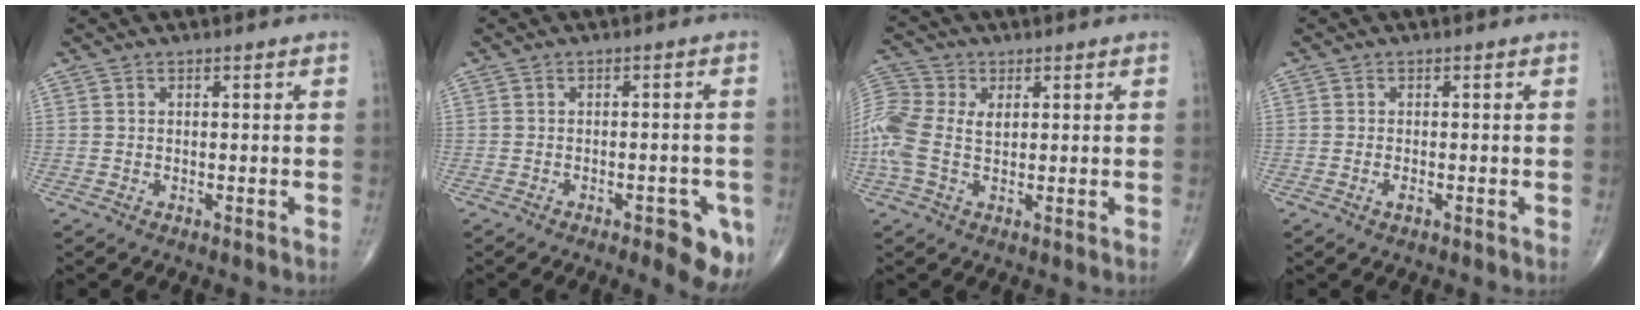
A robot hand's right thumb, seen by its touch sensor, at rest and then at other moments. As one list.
[{"total": 5.7, "force": [-2.8, 2.4, 4.4], "torque": [-0.037, 0.003, -0.031]}, {"total": 10.9, "force": [1.2, 7.2, 8.1], "torque": [-0.212, 0.017, 0.021]}, {"total": 1.1, "force": [-0.5, 0.5, 0.9], "torque": [-0.016, 0.000, -0.009]}]